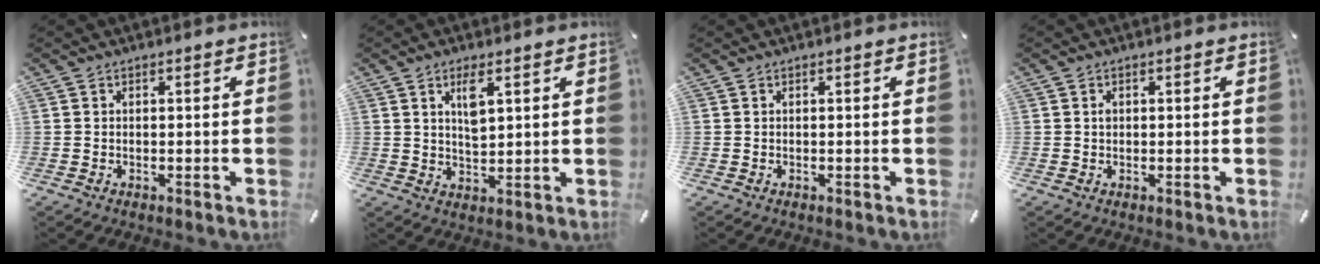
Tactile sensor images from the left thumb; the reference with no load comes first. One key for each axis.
{"total": 5.4, "fx": 2.6, "fy": 2.1, "fz": 4.2, "tx": -0.075, "ty": -0.003, "tz": 0.042}
{"total": 0.0}
{"total": 0.6, "fx": 0.1, "fy": 0.5, "fz": 0.3, "tx": 0.001, "ty": -0.003, "tz": 0.001}